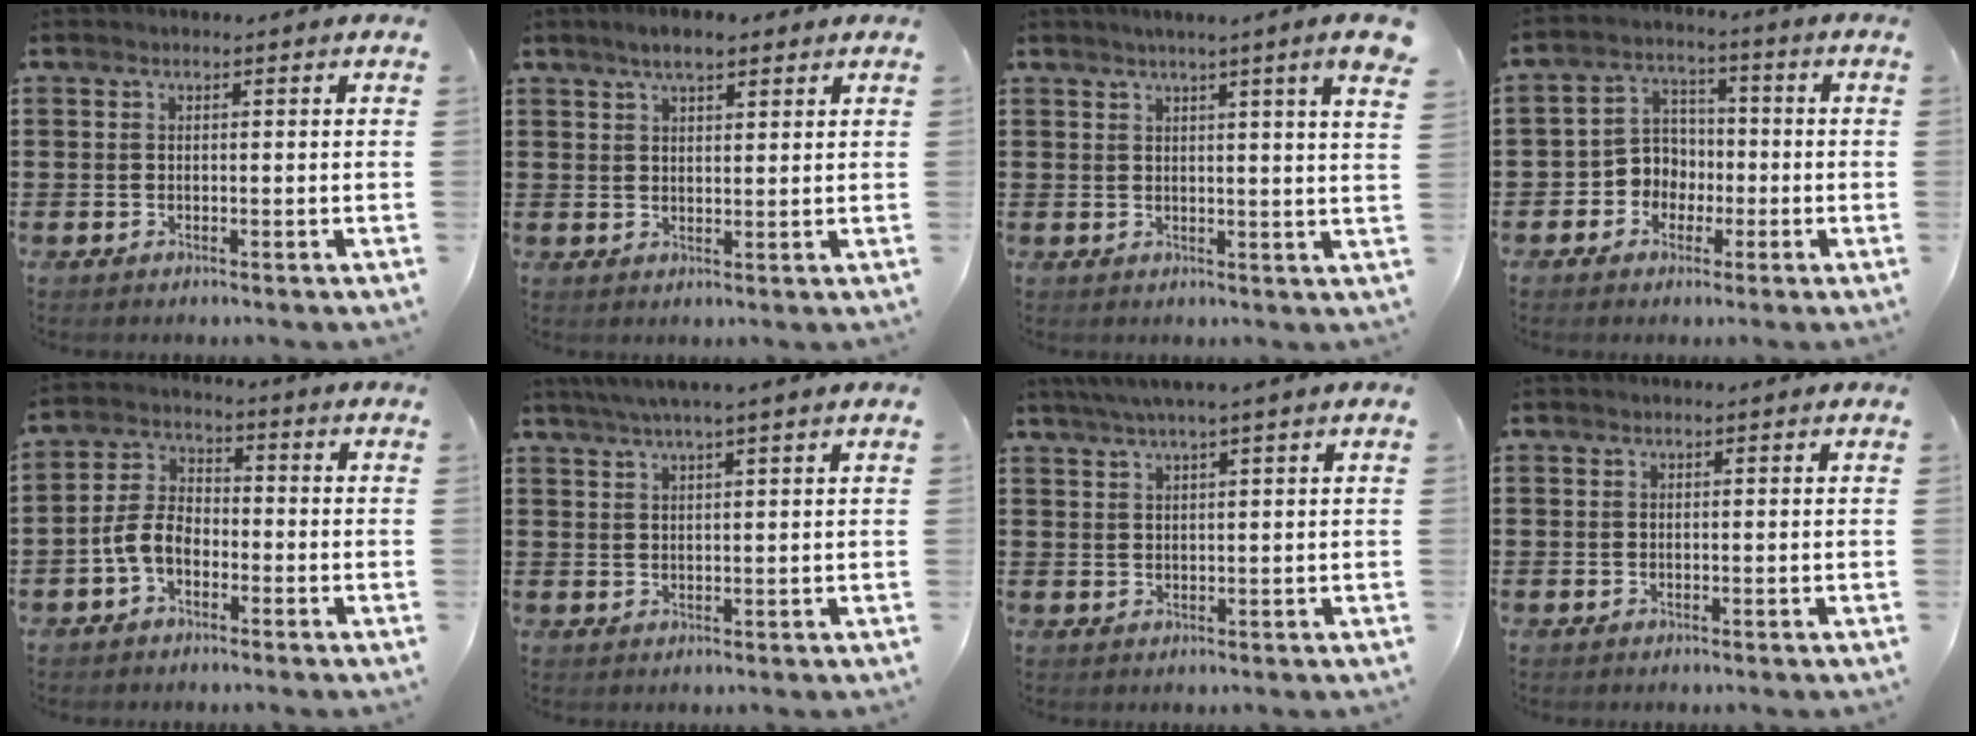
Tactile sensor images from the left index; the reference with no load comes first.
{"total": 4.2, "force": [3.0, 1.3, 2.6], "torque": [-0.056, 0.006, 0.054]}
{"total": 4.5, "force": [2.7, -1.1, 3.4], "torque": [-0.068, -0.009, 0.044]}
{"total": 5.1, "force": [-1.5, 4.7, 1.0], "torque": [-0.044, 0.008, -0.036]}
{"total": 5.0, "force": [-2.5, 3.0, 3.1], "torque": [-0.092, 0.002, -0.058]}
{"total": 2.9, "force": [2.3, -0.6, 1.8], "torque": [-0.037, -0.002, 0.040]}
{"total": 2.5, "force": [1.7, -0.4, 1.8], "torque": [-0.037, 0.001, 0.031]}
{"total": 0.0}